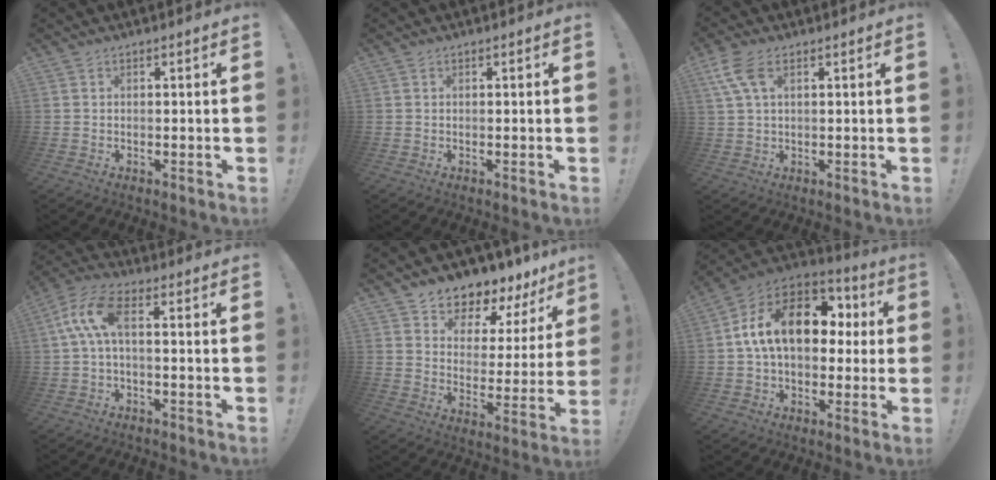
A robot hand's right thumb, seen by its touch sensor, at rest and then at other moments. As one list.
[{"total": 0.0}, {"total": 8.0, "force": [3.3, 4.2, 5.9], "torque": [-0.133, 0.001, 0.066]}, {"total": 9.2, "force": [0.8, 3.4, 8.5], "torque": [-0.177, 0.003, 0.018]}, {"total": 6.2, "force": [5.5, 2.4, 1.6], "torque": [-0.023, -0.064, 0.097]}, {"total": 18.9, "force": [3.9, 12.1, 14.1], "torque": [-0.234, 0.003, 0.069]}]